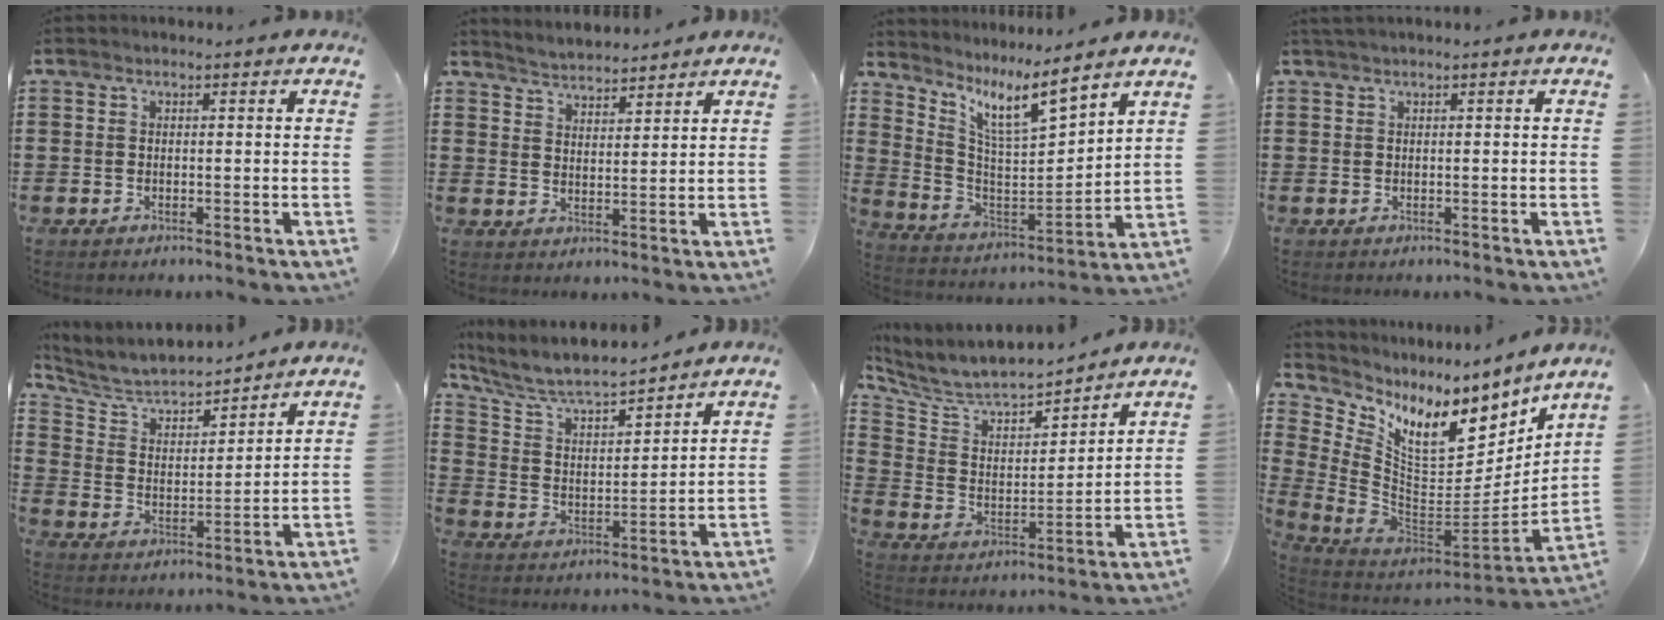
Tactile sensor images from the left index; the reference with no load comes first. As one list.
[{"total": 3.6, "force": [3.6, 0.0, -0.2], "torque": [-0.010, -0.014, 0.065]}, {"total": 8.5, "force": [6.8, 1.1, 5.1], "torque": [-0.126, -0.039, 0.113]}, {"total": 0.6, "force": [0.4, -0.1, 0.4], "torque": [-0.007, -0.001, 0.009]}, {"total": 5.8, "force": [5.2, 1.4, 1.9], "torque": [-0.064, -0.031, 0.086]}, {"total": 6.6, "force": [5.9, 1.1, 2.8], "torque": [-0.081, -0.034, 0.098]}, {"total": 6.5, "force": [5.9, 1.8, 2.0], "torque": [-0.073, -0.043, 0.098]}, {"total": 11.1, "force": [7.0, 5.3, 6.9], "torque": [-0.143, -0.059, 0.123]}]